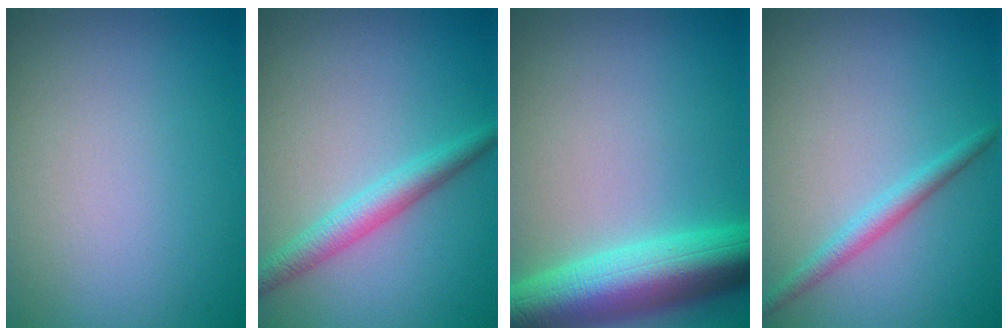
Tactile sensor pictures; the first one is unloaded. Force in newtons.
{"total": 2.7, "press": 2.7, "slide": 0.2}
{"total": 8.7, "press": 8.7, "slide": 0.3}
{"total": 1.8, "press": 1.8, "slide": 0.0}